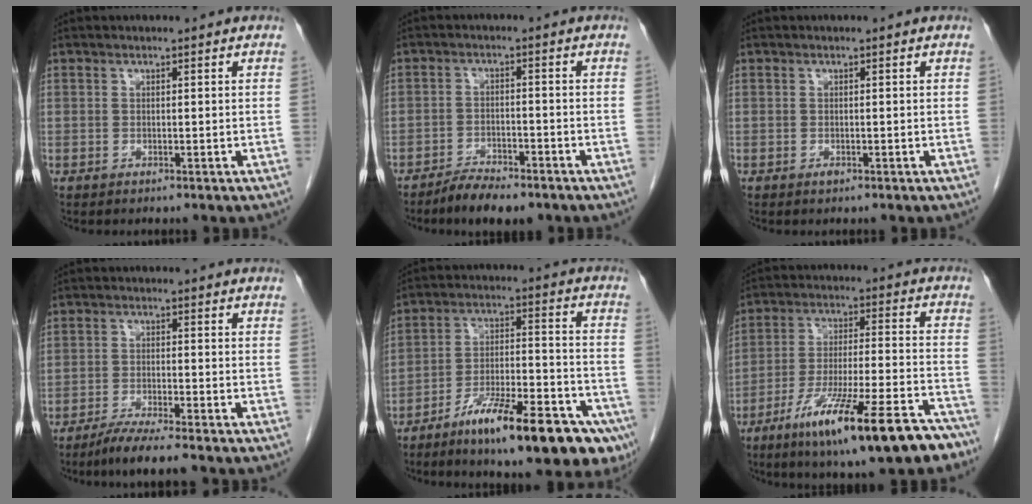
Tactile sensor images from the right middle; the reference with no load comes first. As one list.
[{"total": 5.6, "force": [-4.5, 1.6, 2.8], "torque": [-0.047, -0.004, -0.076]}, {"total": 0.5, "force": [-0.3, 0.2, 0.3], "torque": [-0.006, 0.001, -0.004]}, {"total": 5.5, "force": [-4.5, -0.5, 3.1], "torque": [-0.055, -0.017, -0.081]}, {"total": 18.5, "force": [-11.6, 3.7, 13.9], "torque": [-0.167, 0.011, -0.182]}, {"total": 20.2, "force": [-13.6, 2.7, 14.6], "torque": [-0.197, -0.011, -0.221]}]